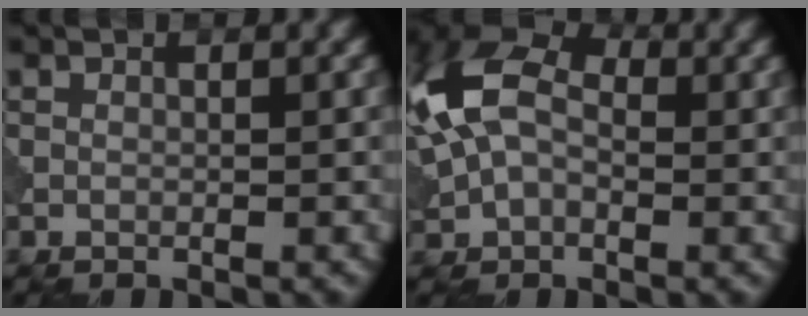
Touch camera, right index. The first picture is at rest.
{"total": 10.6, "force": [2.0, 6.4, 8.1], "torque": [-0.179, 0.026, 0.015]}